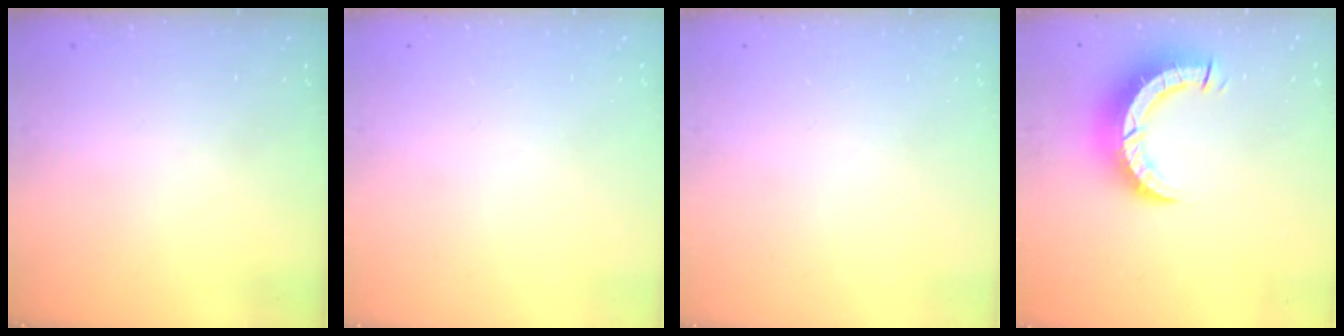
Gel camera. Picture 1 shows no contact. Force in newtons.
{"total": 0.0}
{"total": 0.0}
{"total": 9.0, "press": 9.0, "slide": 0.9}